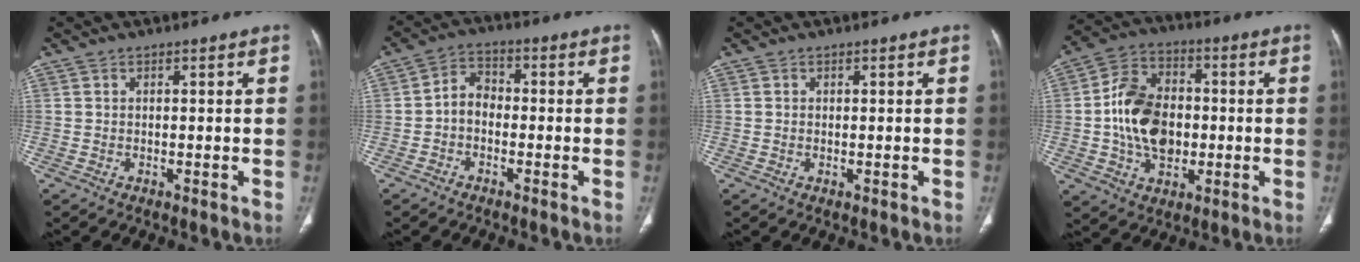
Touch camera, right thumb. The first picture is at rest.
{"total": 4.7, "force": [-1.3, 3.4, 2.9], "torque": [-0.036, 0.023, -0.037]}
{"total": 0.0}
{"total": 16.0, "force": [-1.4, 11.8, 10.7], "torque": [-0.163, 0.028, -0.023]}